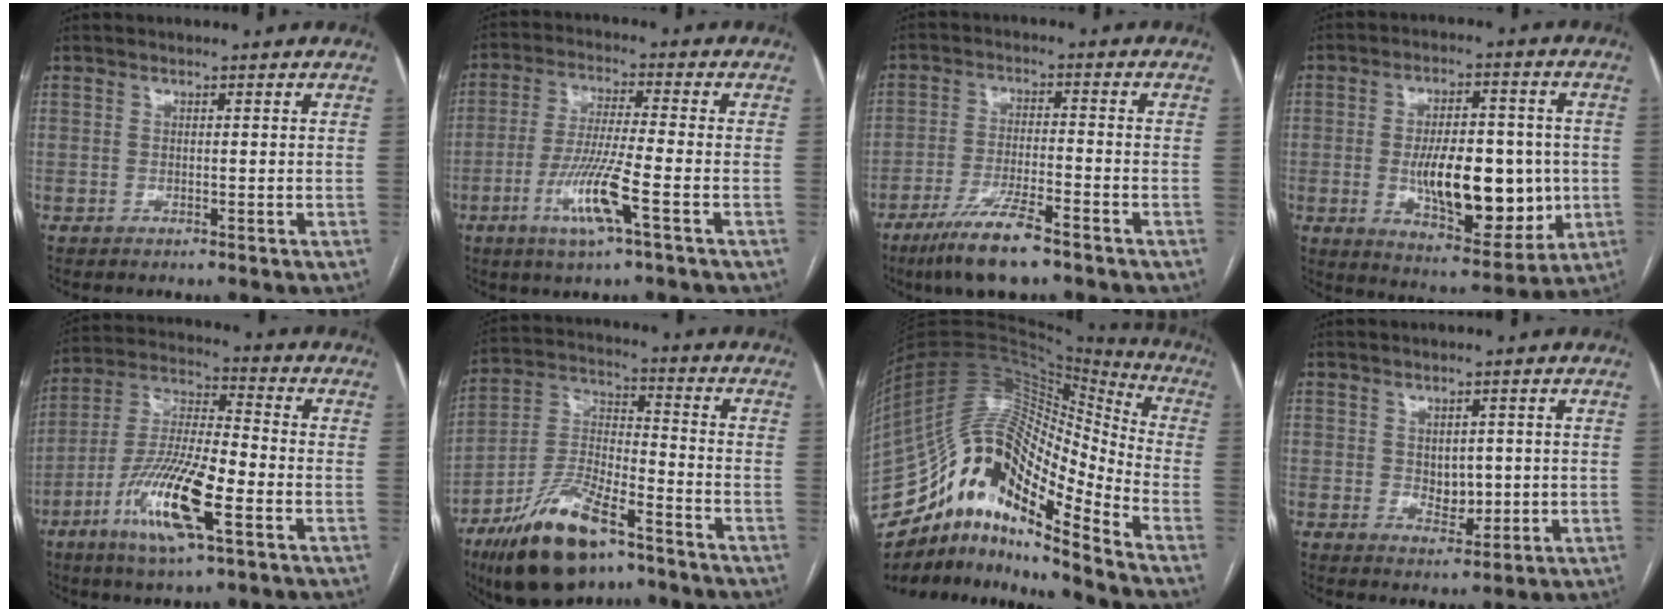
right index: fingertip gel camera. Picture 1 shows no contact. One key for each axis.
{"total": 9.5, "fx": -4.0, "fy": 0.1, "fz": 8.7, "tx": -0.174, "ty": -0.011, "tz": -0.076}
{"total": 9.4, "fx": -6.6, "fy": 1.2, "fz": 6.6, "tx": -0.127, "ty": -0.021, "tz": -0.116}
{"total": 15.7, "fx": -1.5, "fy": 6.6, "fz": 14.1, "tx": -0.220, "ty": 0.002, "tz": -0.014}
{"total": 14.1, "fx": -5.8, "fy": 2.9, "fz": 12.5, "tx": -0.251, "ty": -0.010, "tz": -0.105}
{"total": 16.0, "fx": -10.5, "fy": 5.1, "fz": 11.0, "tx": -0.224, "ty": -0.007, "tz": -0.185}
{"total": 22.9, "fx": -15.5, "fy": 5.9, "fz": 15.8, "tx": -0.314, "ty": 0.043, "tz": -0.273}
{"total": 4.1, "fx": 0.3, "fy": 2.7, "fz": 3.1, "tx": -0.043, "ty": -0.003, "tz": 0.014}